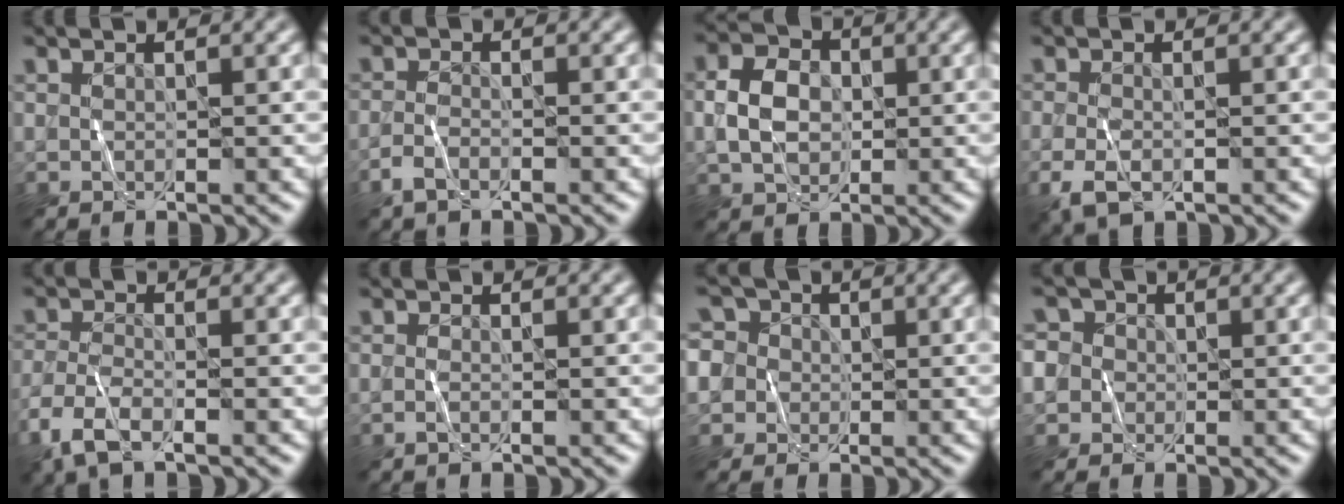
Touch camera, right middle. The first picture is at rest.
{"total": 1.7, "force": [-1.3, 0.5, 1.1], "torque": [-0.022, 0.003, -0.028]}
{"total": 4.0, "force": [-0.3, 3.1, 2.6], "torque": [-0.056, 0.006, -0.007]}
{"total": 3.0, "force": [-1.2, 1.8, 2.1], "torque": [-0.051, -0.009, -0.023]}
{"total": 3.9, "force": [-2.6, 1.5, 2.5], "torque": [-0.063, -0.007, -0.061]}
{"total": 0.7, "force": [-0.3, 0.3, 0.5], "torque": [-0.010, 0.001, -0.009]}
{"total": 7.8, "force": [1.5, 7.1, 2.8], "torque": [-0.064, 0.048, -0.004]}
{"total": 6.4, "force": [1.4, 5.8, 2.1], "torque": [-0.047, 0.040, -0.006]}